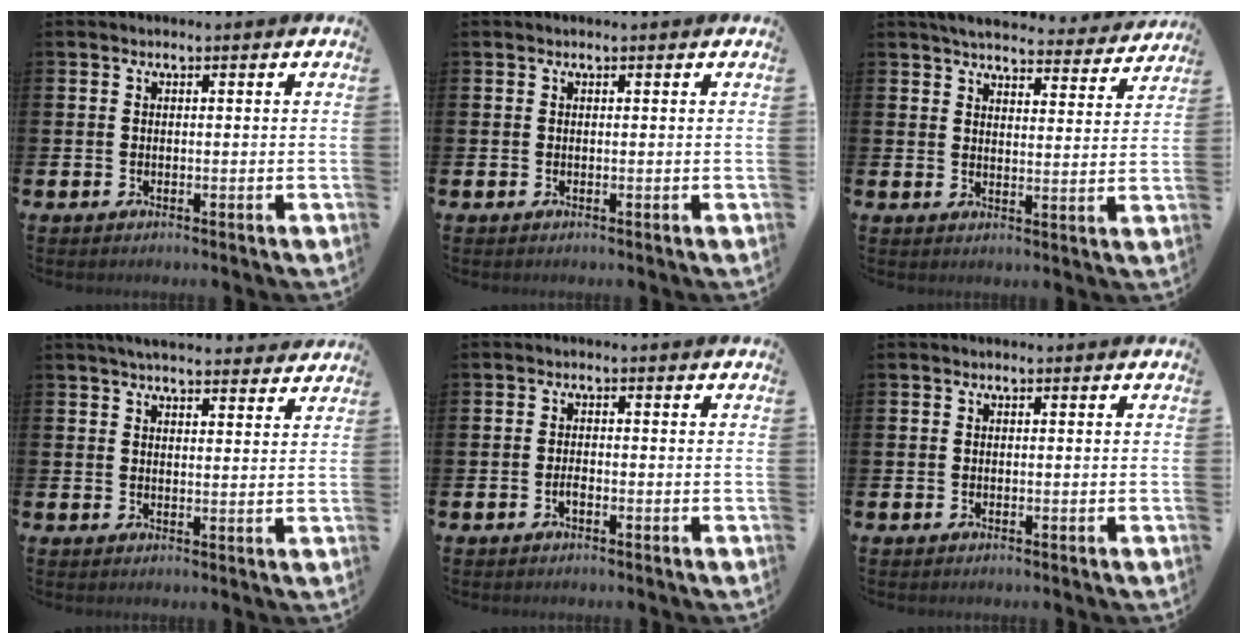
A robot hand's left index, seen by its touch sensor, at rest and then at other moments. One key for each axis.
{"total": 0.0}
{"total": 5.0, "fx": 4.9, "fy": 0.8, "fz": 1.0, "tx": -0.025, "ty": -0.036, "tz": 0.082}
{"total": 4.3, "fx": 4.2, "fy": 0.5, "fz": 1.0, "tx": -0.024, "ty": -0.016, "tz": 0.076}
{"total": 1.2, "fx": -0.6, "fy": 0.5, "fz": 1.0, "tx": -0.016, "ty": -0.002, "tz": -0.013}
{"total": 0.0}